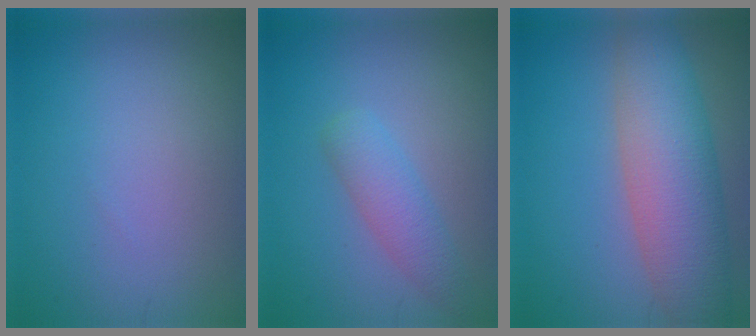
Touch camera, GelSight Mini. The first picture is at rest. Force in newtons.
{"total": 2.6, "press": 2.6, "slide": 0.1}
{"total": 8.0, "press": 8.0, "slide": 0.4}